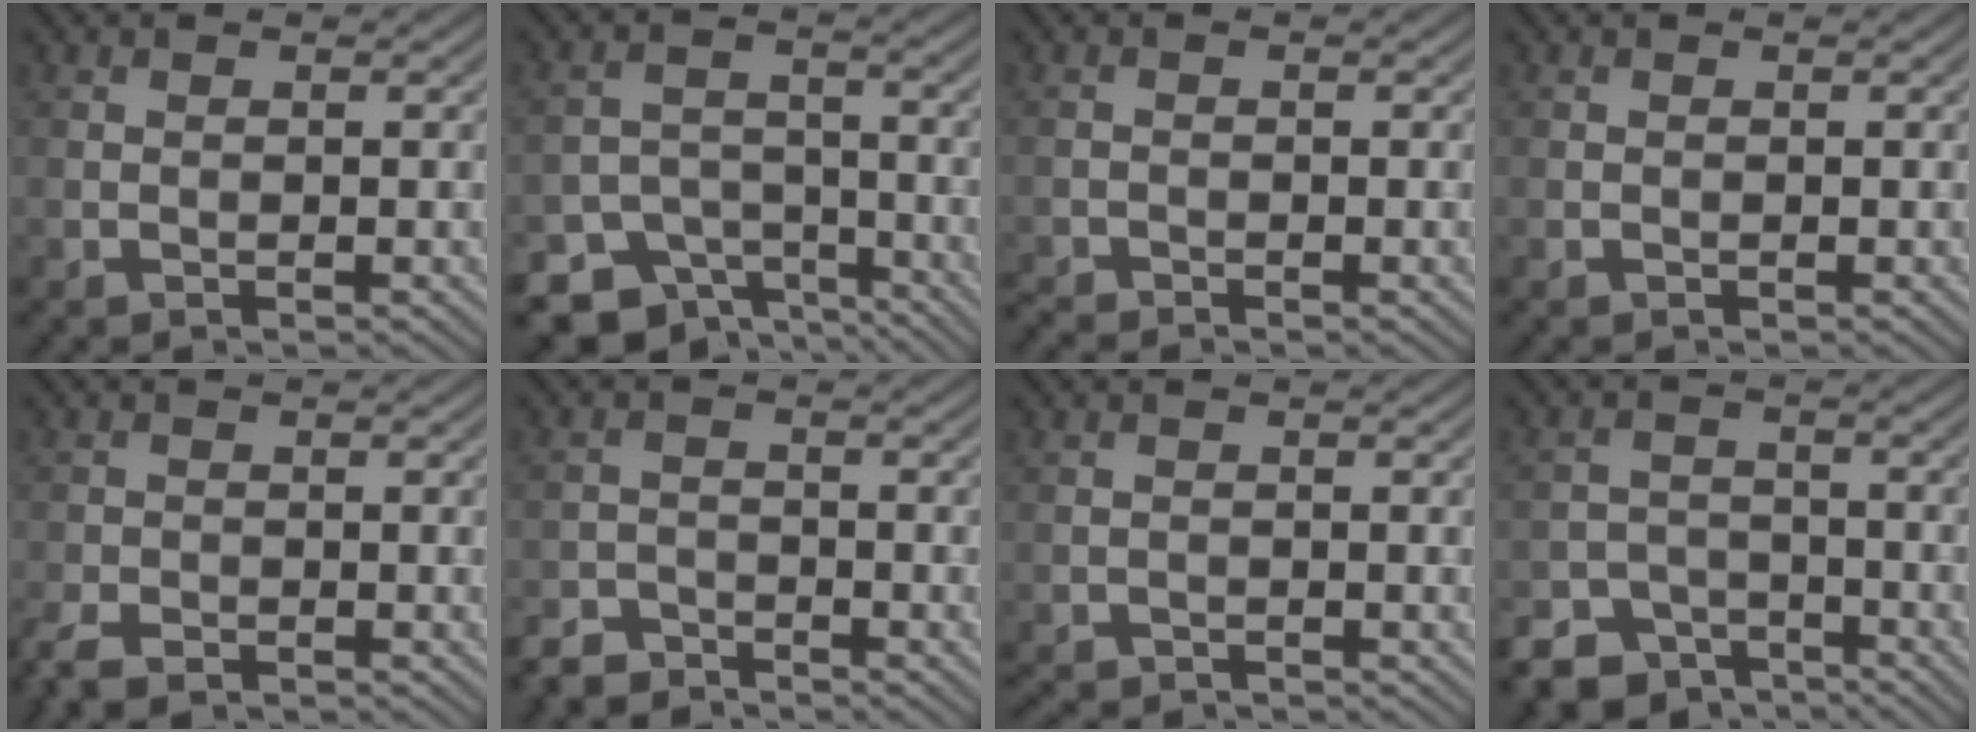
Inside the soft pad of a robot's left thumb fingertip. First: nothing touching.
{"total": 8.0, "force": [-6.1, 4.7, 2.3], "torque": [-0.029, -0.011, -0.096]}
{"total": 1.4, "force": [-1.4, 0.0, 0.2], "torque": [-0.004, -0.005, -0.031]}
{"total": 0.0}
{"total": 3.8, "force": [-2.9, 1.5, 1.9], "torque": [-0.043, -0.014, -0.063]}
{"total": 3.7, "force": [-3.4, 1.1, 0.8], "torque": [-0.011, -0.003, -0.073]}
{"total": 1.6, "force": [-1.6, 0.1, 0.2], "torque": [-0.003, -0.005, -0.031]}
{"total": 7.0, "force": [-5.5, 3.9, 1.8], "torque": [-0.026, -0.011, -0.092]}